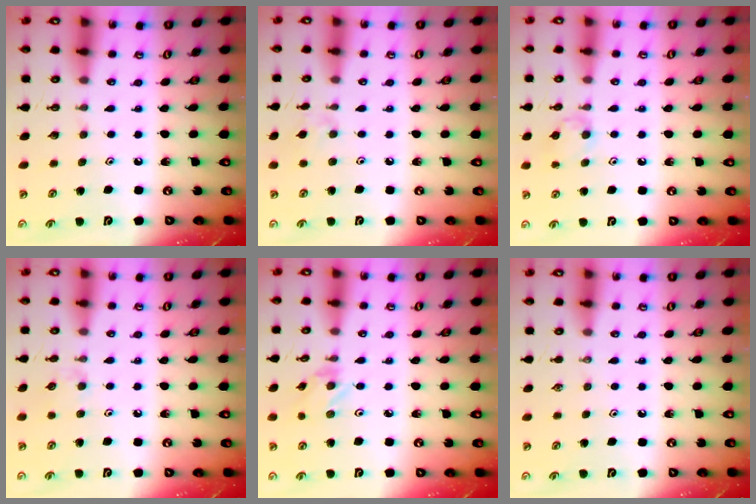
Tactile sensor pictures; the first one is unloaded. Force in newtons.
{"total": 1.8, "press": 1.7, "slide": 0.4}
{"total": 7.7, "press": 7.7, "slide": 0.7}
{"total": 2.9, "press": 2.9, "slide": 0.3}
{"total": 0.5, "press": 0.5, "slide": 0.1}
{"total": 0.0}